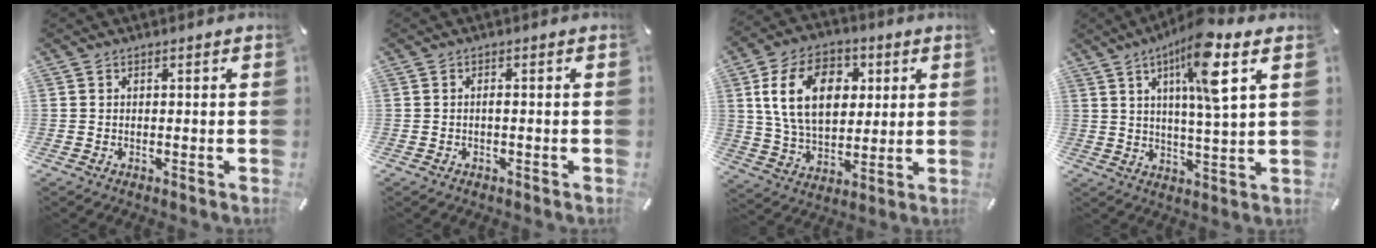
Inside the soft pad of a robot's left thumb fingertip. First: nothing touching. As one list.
[{"total": 0.8, "force": [-0.4, 0.4, 0.6], "torque": [-0.014, 0.002, -0.009]}, {"total": 16.8, "force": [4.2, 11.5, 11.4], "torque": [-0.215, 0.009, 0.071]}, {"total": 13.1, "force": [6.0, 2.4, 11.4], "torque": [-0.186, -0.014, 0.093]}]